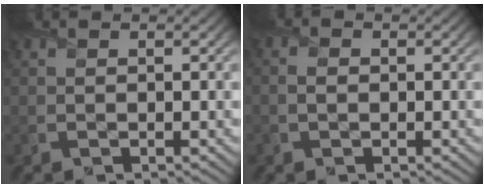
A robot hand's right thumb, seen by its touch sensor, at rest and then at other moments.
{"total": 1.4, "force": [-0.3, 1.0, 1.0], "torque": [-0.025, 0.001, -0.006]}